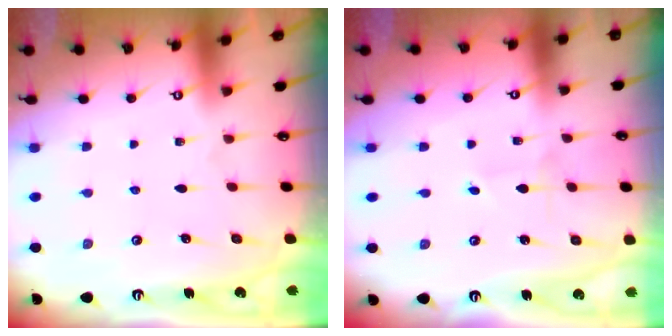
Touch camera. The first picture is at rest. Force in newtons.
{"total": 0.8, "press": 0.8, "slide": 0.0}